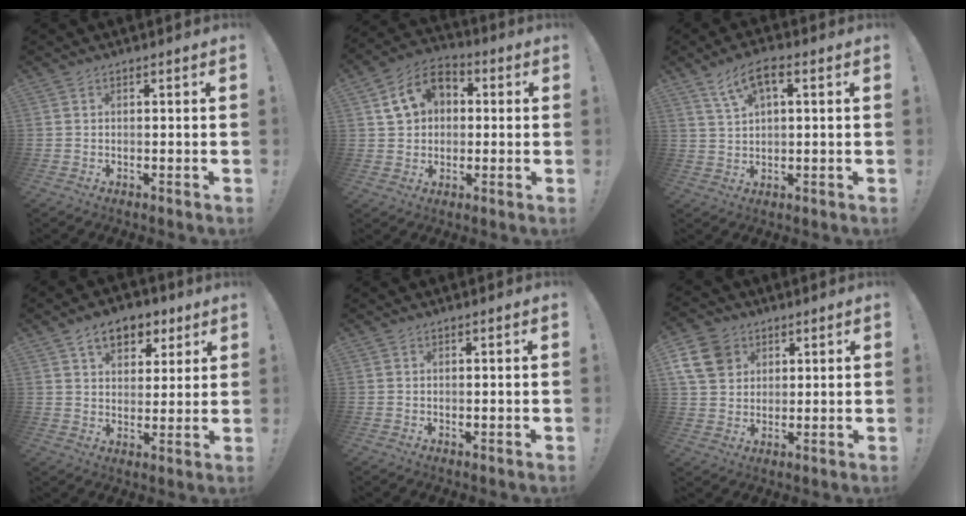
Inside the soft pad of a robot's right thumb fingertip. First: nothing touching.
{"total": 11.6, "force": [3.6, 9.2, 6.1], "torque": [-0.099, 0.007, 0.076]}
{"total": 7.3, "force": [3.2, 3.1, 5.8], "torque": [-0.096, -0.004, 0.058]}
{"total": 10.2, "force": [5.7, 6.7, 5.2], "torque": [-0.068, -0.026, 0.105]}
{"total": 0.0}
{"total": 11.9, "force": [5.1, 9.5, 5.1], "torque": [-0.093, -0.023, 0.103]}